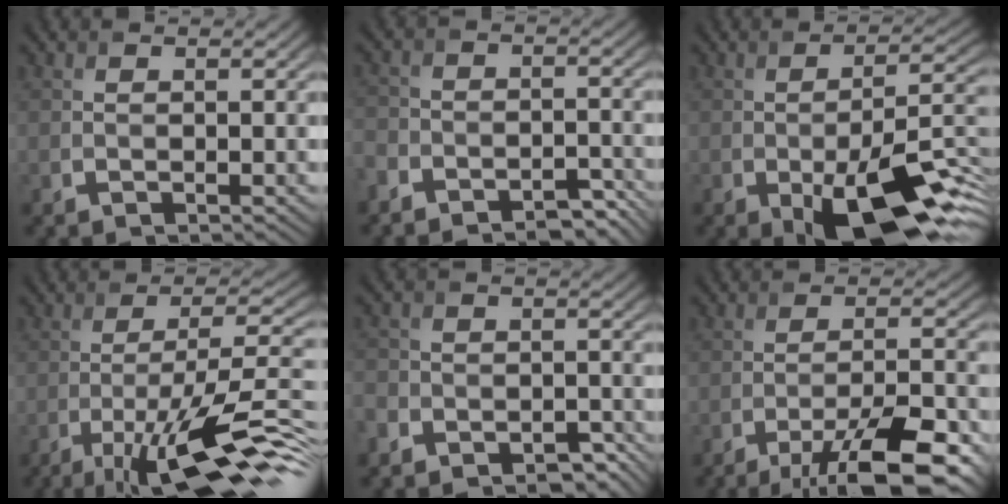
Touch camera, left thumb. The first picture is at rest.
{"total": 6.8, "force": [-5.9, 2.7, 2.0], "torque": [-0.035, -0.003, -0.102]}
{"total": 13.8, "force": [-5.6, 5.3, 11.5], "torque": [-0.186, -0.025, -0.085]}
{"total": 14.8, "force": [-7.1, 3.1, 12.6], "torque": [-0.202, 0.004, -0.115]}
{"total": 6.1, "force": [-5.1, 2.8, 1.7], "torque": [-0.029, -0.004, -0.089]}
{"total": 12.0, "force": [-8.0, 2.6, 8.5], "torque": [-0.151, 0.000, -0.123]}